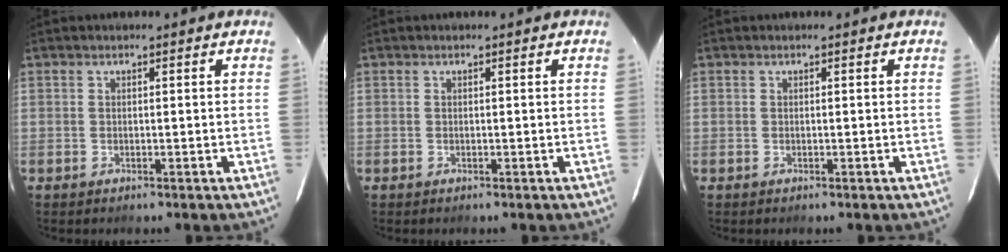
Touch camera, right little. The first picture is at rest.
{"total": 0.0}
{"total": 0.0}